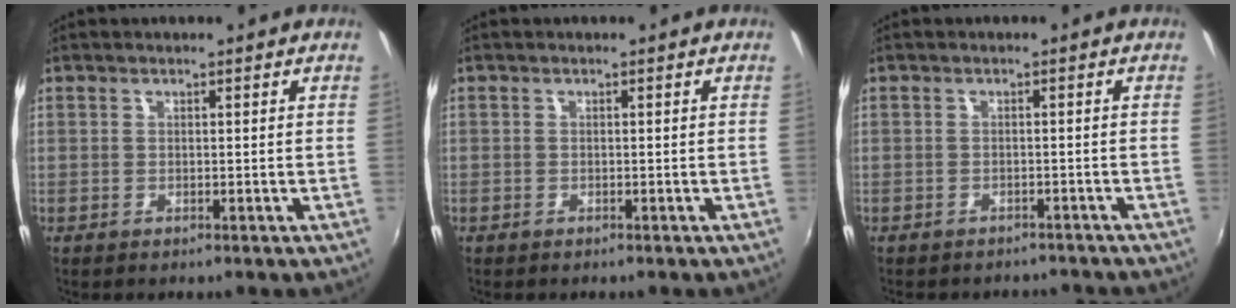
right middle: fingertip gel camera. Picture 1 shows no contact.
{"total": 0.7, "force": [-0.5, 0.5, -0.1], "torque": [-0.002, 0.003, -0.007]}
{"total": 5.9, "force": [-5.3, 2.0, 1.6], "torque": [-0.039, -0.014, -0.071]}